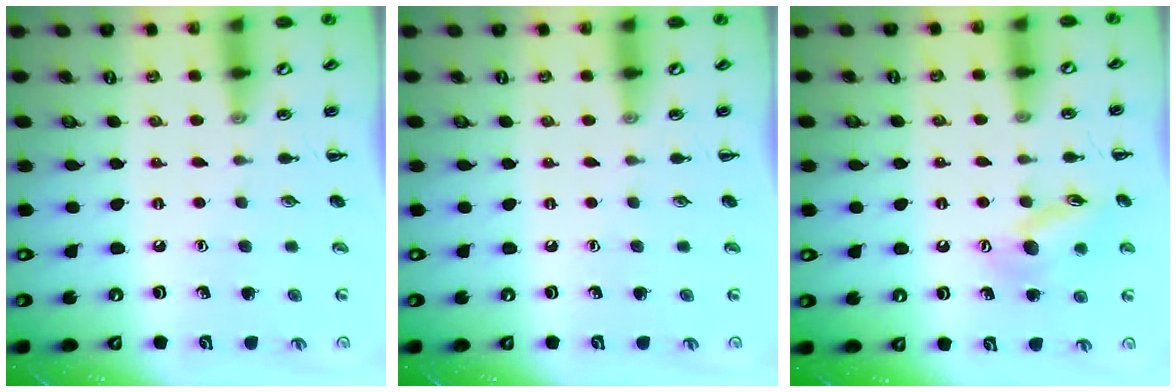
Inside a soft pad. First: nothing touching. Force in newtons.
{"total": 0.0}
{"total": 11.8, "press": 11.7, "slide": 1.7}